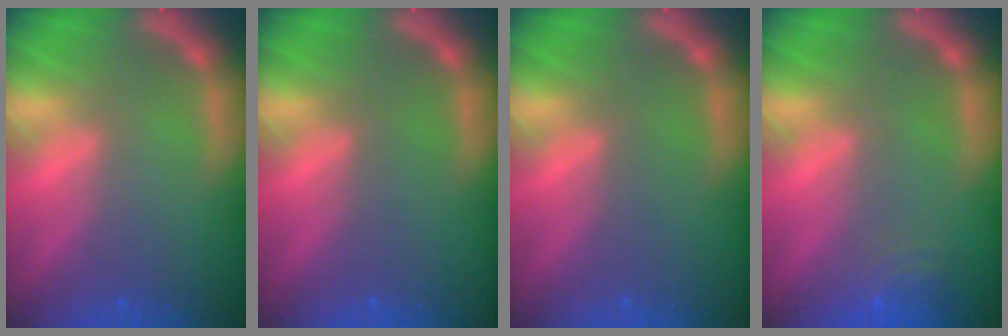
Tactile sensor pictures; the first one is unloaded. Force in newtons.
{"total": 0.0}
{"total": 0.0}
{"total": 4.0}